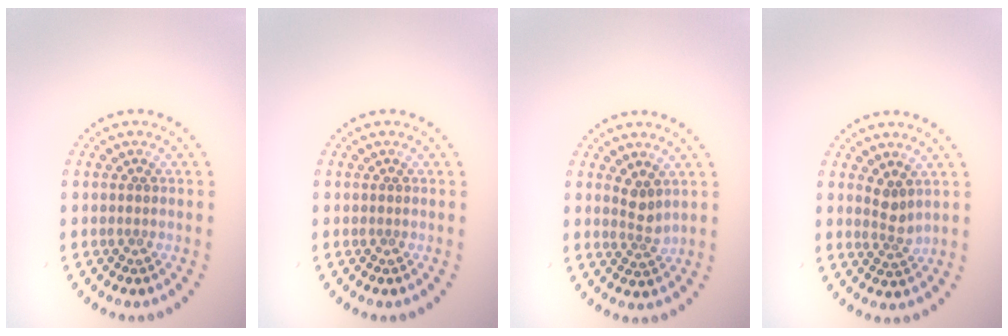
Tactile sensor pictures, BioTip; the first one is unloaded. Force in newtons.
{"total": 0.0}
{"total": 1.8, "press": 1.3, "slide": 1.2}
{"total": 1.8, "press": 1.3, "slide": 1.3}